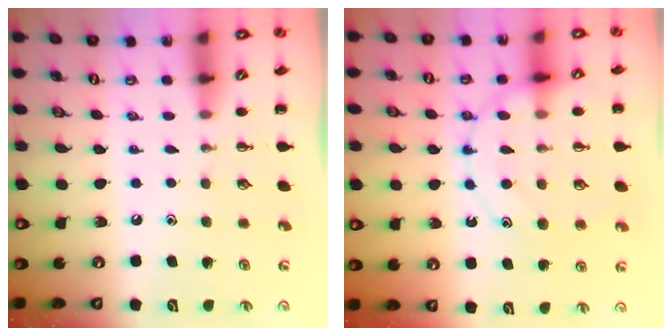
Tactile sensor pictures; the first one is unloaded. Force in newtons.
{"total": 13.3, "press": 13.2, "slide": 1.6}